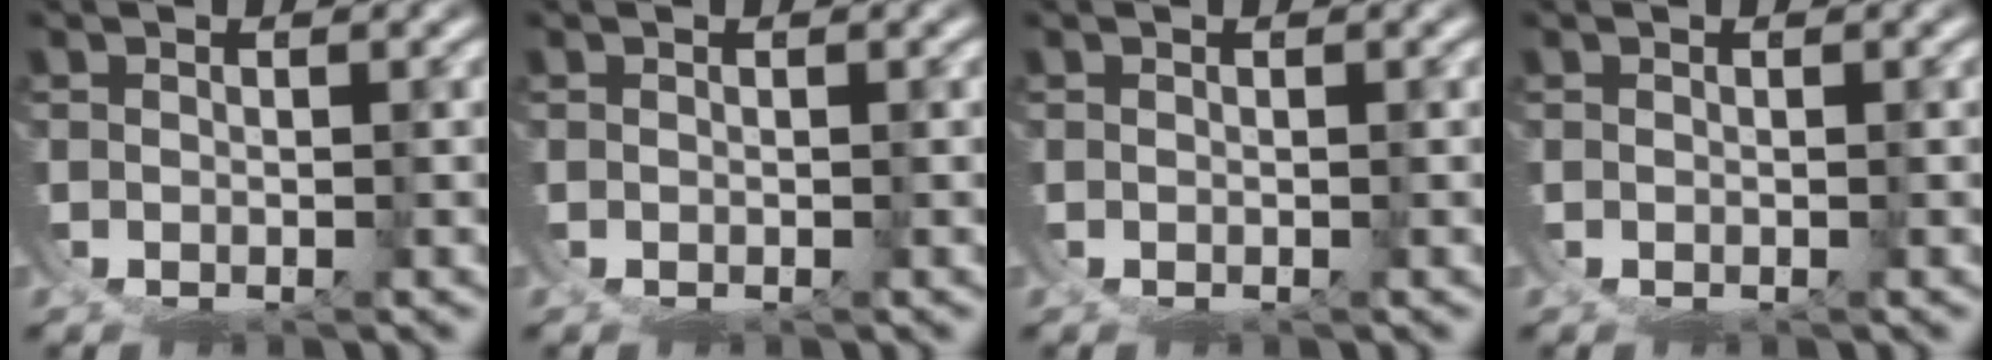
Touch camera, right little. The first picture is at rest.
{"total": 0.0}
{"total": 0.0}
{"total": 0.0}